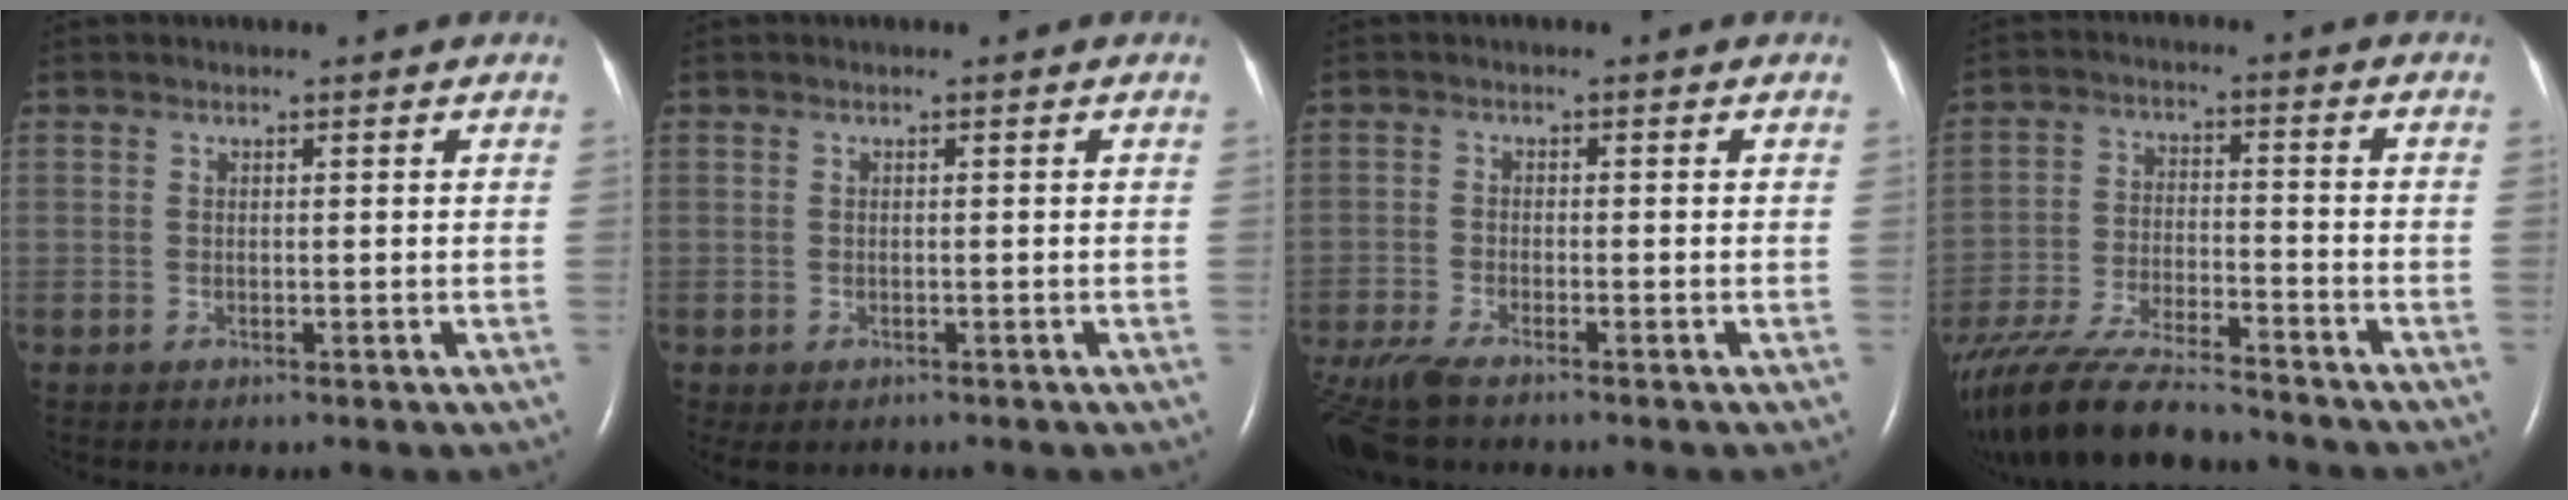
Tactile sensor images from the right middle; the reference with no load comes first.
{"total": 1.6, "force": [-1.1, 1.0, 0.7], "torque": [-0.013, -0.002, -0.010]}
{"total": 8.1, "force": [-6.5, 1.5, 4.6], "torque": [-0.098, -0.020, -0.122]}
{"total": 18.4, "force": [-15.9, 2.7, 8.8], "torque": [-0.189, -0.037, -0.275]}